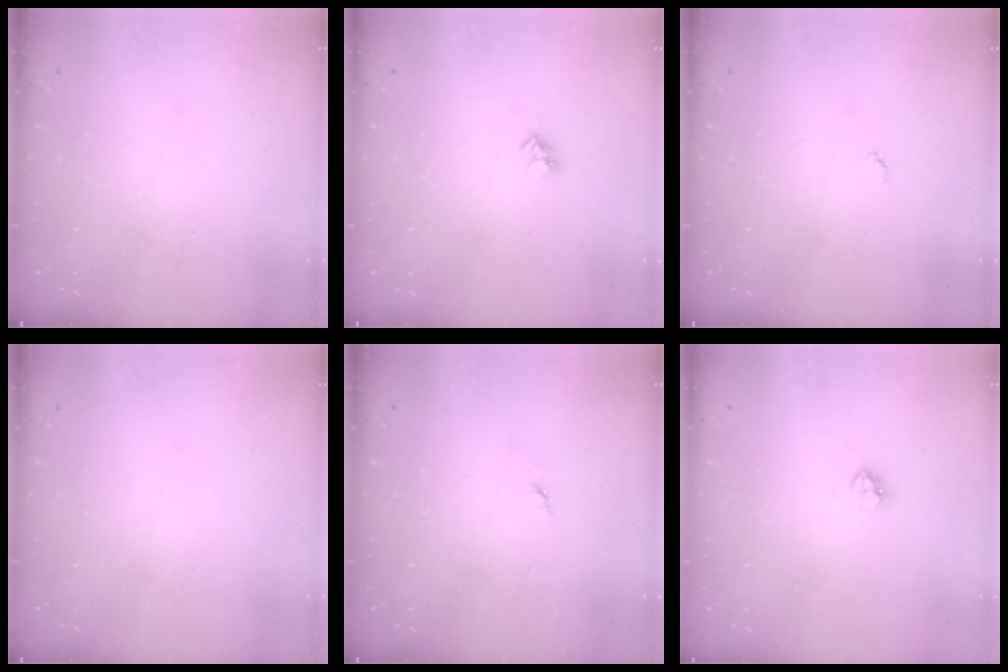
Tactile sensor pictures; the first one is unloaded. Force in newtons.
{"total": 2.8, "press": 2.8, "slide": 0.4}
{"total": 3.1, "press": 3.1, "slide": 0.4}
{"total": 0.0}
{"total": 2.8, "press": 2.8, "slide": 0.4}
{"total": 3.4, "press": 3.4, "slide": 0.5}